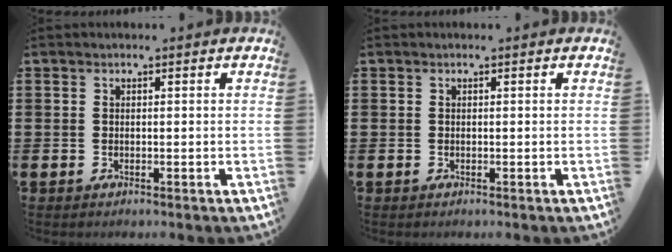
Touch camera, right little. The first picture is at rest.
{"total": 0.0}